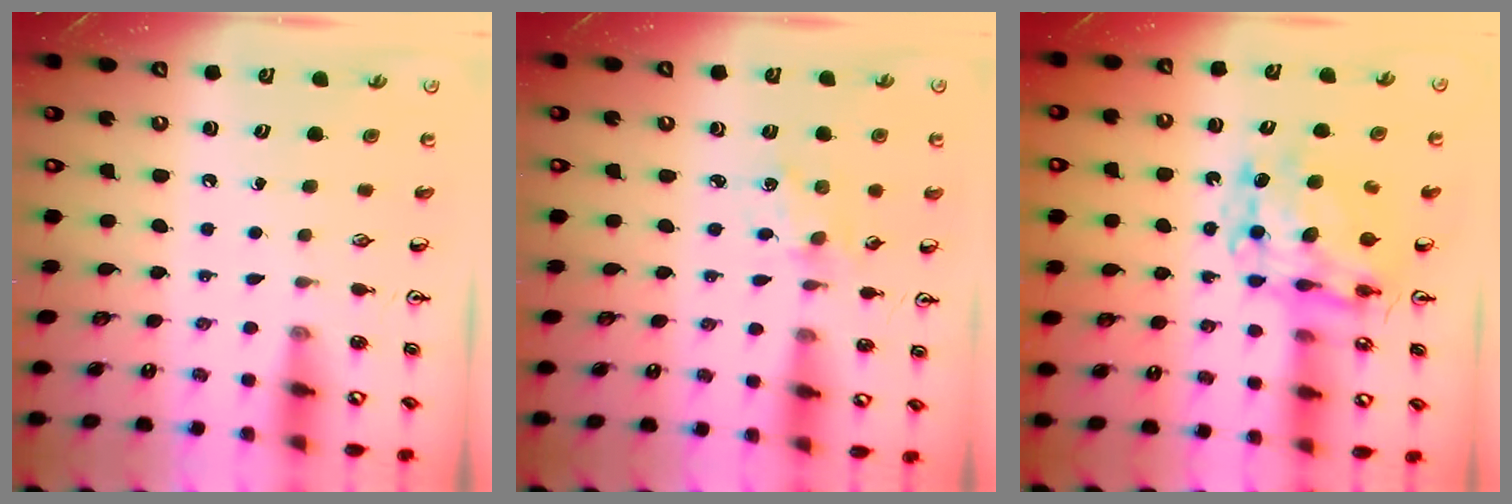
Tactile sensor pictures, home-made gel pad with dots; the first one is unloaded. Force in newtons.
{"total": 1.9, "press": 1.9, "slide": 0.3}
{"total": 10.9, "press": 10.9, "slide": 0.9}